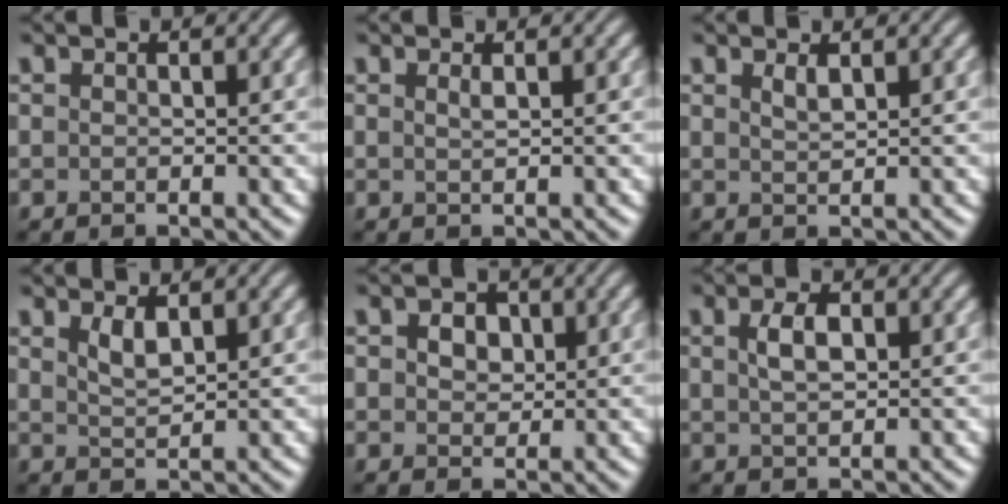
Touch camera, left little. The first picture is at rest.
{"total": 0.8, "force": [0.4, 0.2, 0.7], "torque": [-0.009, 0.002, 0.006]}
{"total": 1.2, "force": [0.8, 0.3, 0.8], "torque": [-0.017, 0.001, 0.015]}
{"total": 1.9, "force": [1.1, 0.6, 1.4], "torque": [-0.031, -0.003, 0.025]}
{"total": 3.0, "force": [1.2, 2.2, 1.8], "torque": [-0.032, 0.008, 0.008]}
{"total": 2.6, "force": [0.7, 1.3, 2.1], "torque": [-0.046, 0.003, 0.015]}